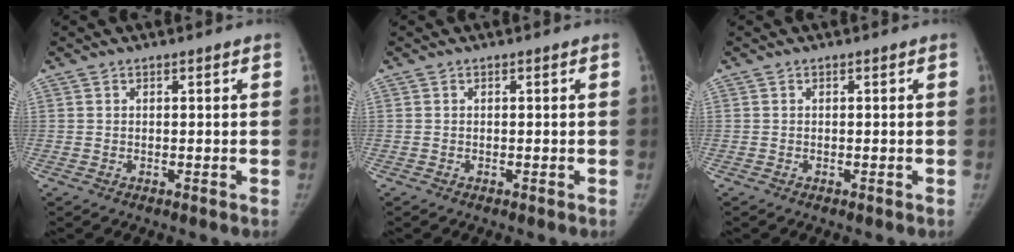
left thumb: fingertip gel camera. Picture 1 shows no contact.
{"total": 0.0}
{"total": 0.0}